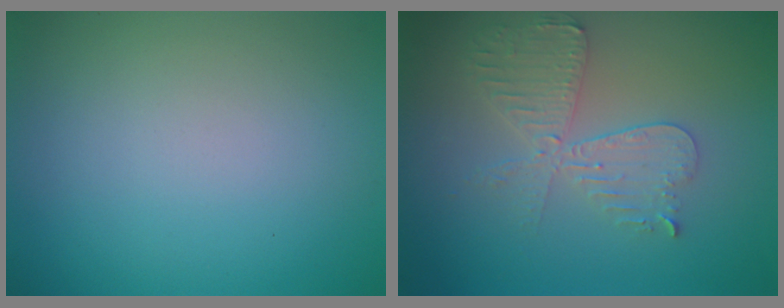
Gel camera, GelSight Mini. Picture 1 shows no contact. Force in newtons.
{"total": 4.2, "press": 3.6, "slide": 2.0}